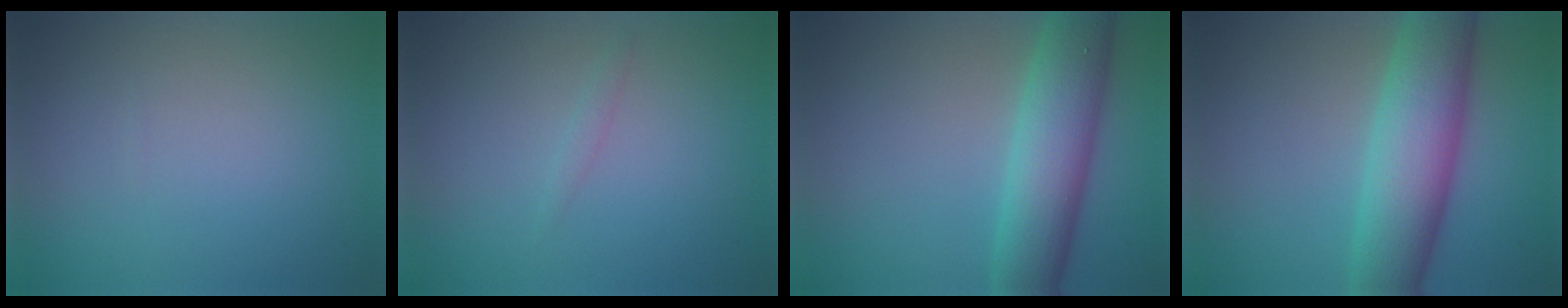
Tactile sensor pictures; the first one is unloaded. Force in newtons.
{"total": 0.6, "press": 0.6, "slide": 0.0}
{"total": 7.0, "press": 7.0, "slide": 0.1}
{"total": 8.3, "press": 8.3, "slide": 0.1}